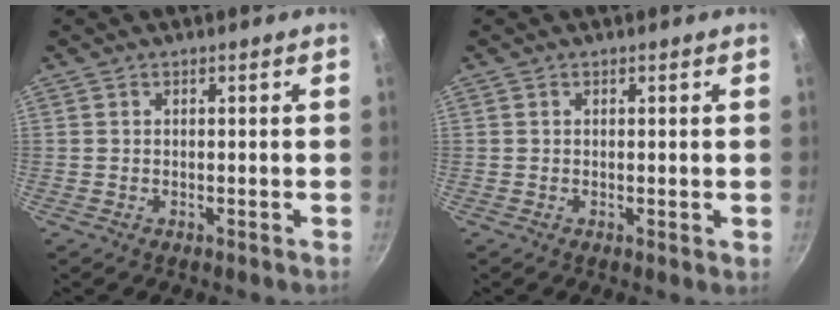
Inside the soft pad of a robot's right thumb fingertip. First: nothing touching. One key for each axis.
{"total": 0.5, "fx": 0.1, "fy": 0.1, "fz": 0.5, "tx": -0.006, "ty": -0.002, "tz": 0.000}